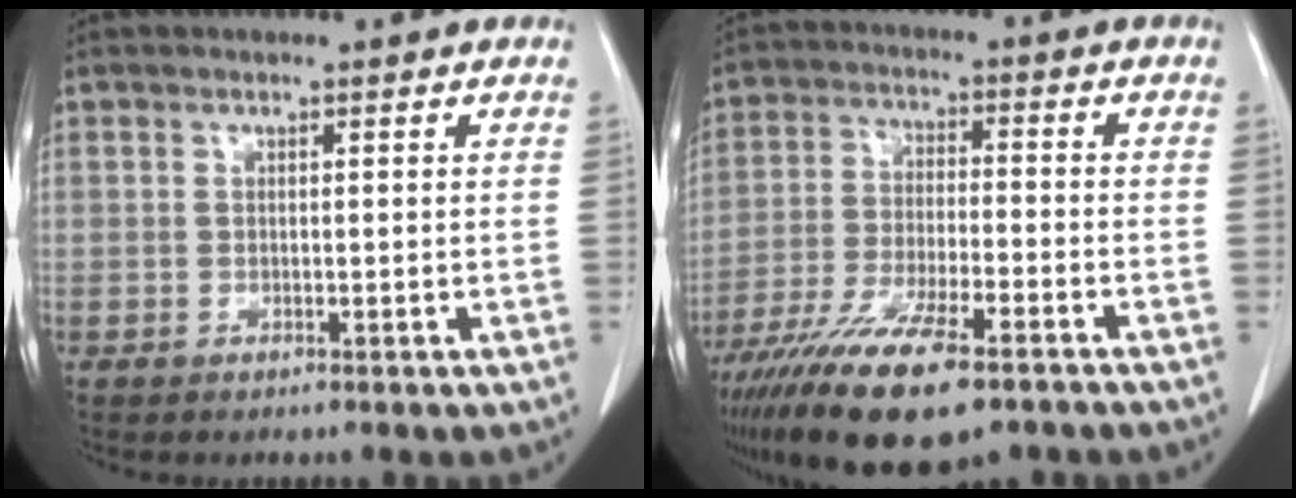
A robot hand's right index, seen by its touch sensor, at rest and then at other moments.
{"total": 16.8, "force": [-11.5, 3.5, 11.7], "torque": [-0.216, -0.042, -0.198]}